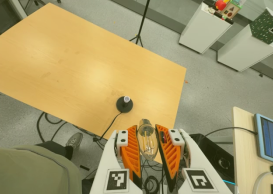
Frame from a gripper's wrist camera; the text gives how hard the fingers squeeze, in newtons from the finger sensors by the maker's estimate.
{"total": 19.5, "left": 21.2, "right": 17.8}